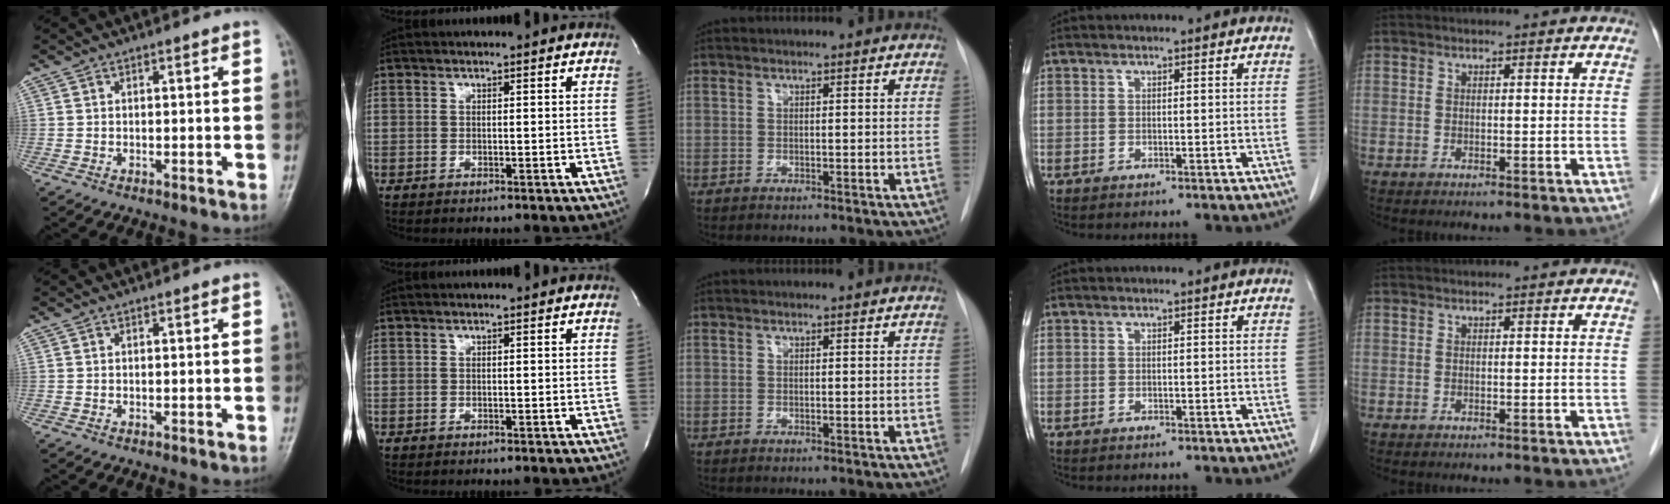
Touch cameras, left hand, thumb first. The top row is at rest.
{}